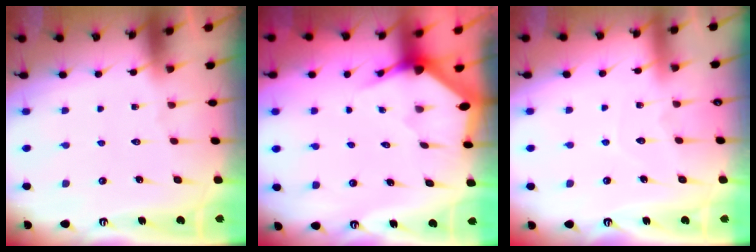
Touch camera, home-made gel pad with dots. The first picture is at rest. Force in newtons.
{"total": 2.9, "press": 2.9, "slide": 0.2}
{"total": 3.9, "press": 3.9, "slide": 0.4}